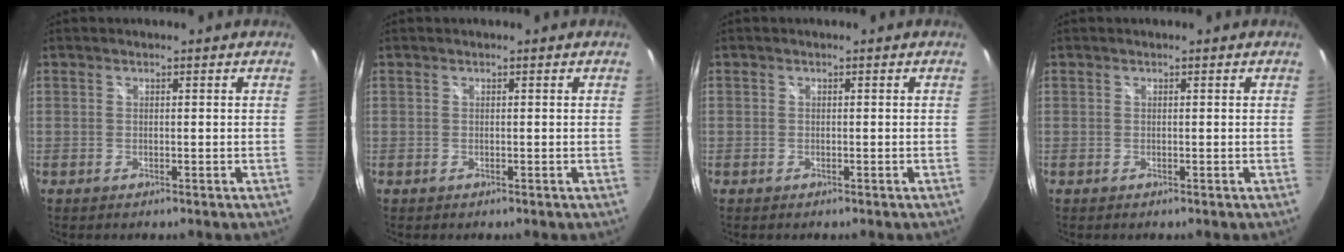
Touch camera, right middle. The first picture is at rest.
{"total": 0.0}
{"total": 0.7, "force": [-0.4, 0.5, -0.1], "torque": [-0.002, -0.001, -0.009]}
{"total": 0.0}